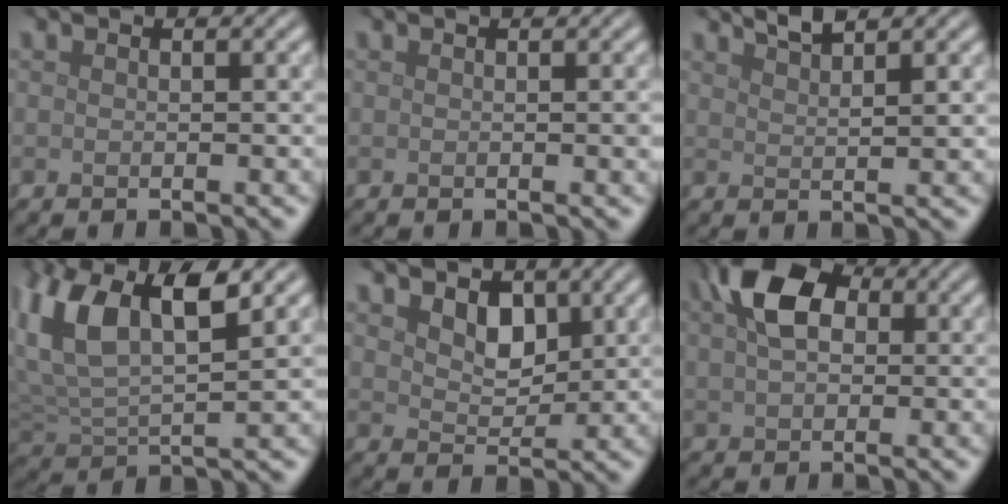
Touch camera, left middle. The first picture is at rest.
{"total": 1.0, "force": [0.4, 0.1, 0.9], "torque": [-0.008, 0.004, 0.006]}
{"total": 2.4, "force": [1.9, 0.4, 1.4], "torque": [-0.007, 0.006, 0.031]}
{"total": 9.3, "force": [4.5, 4.0, 7.1], "torque": [-0.151, 0.014, 0.076]}
{"total": 2.8, "force": [1.5, 1.8, 1.5], "torque": [-0.039, -0.009, 0.022]}
{"total": 6.5, "force": [2.2, 4.1, 4.4], "torque": [-0.095, 0.011, 0.028]}